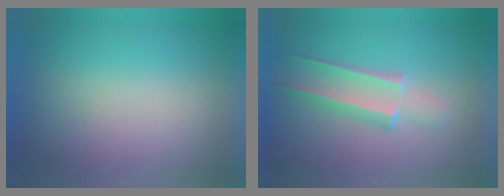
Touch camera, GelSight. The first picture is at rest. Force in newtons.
{"total": 2.2}